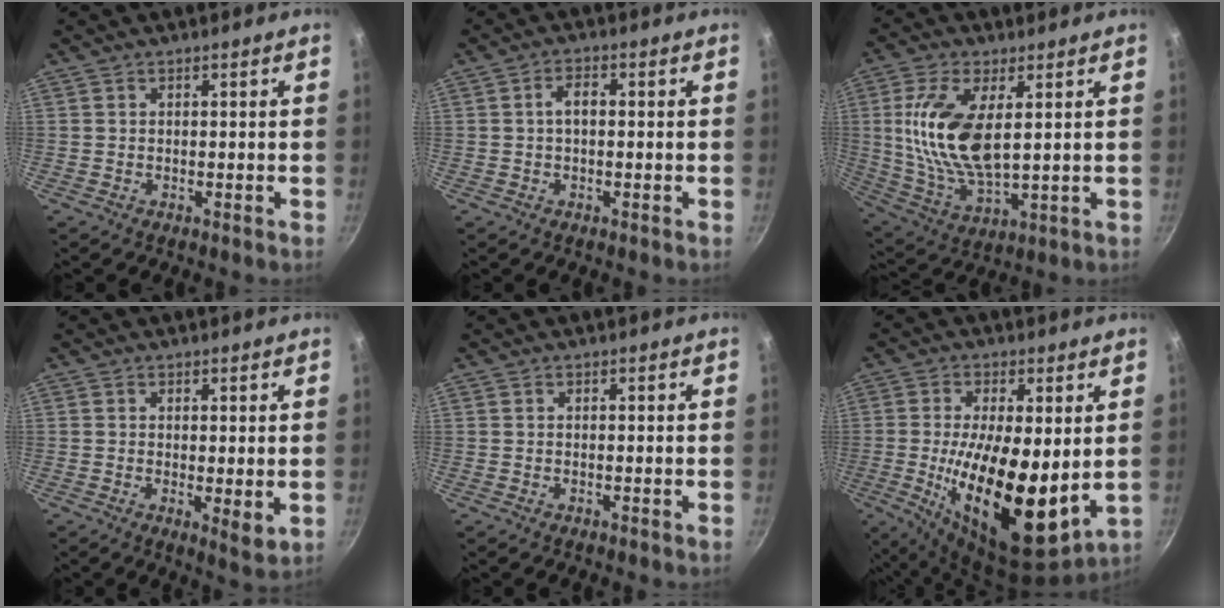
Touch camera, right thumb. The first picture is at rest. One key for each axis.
{"total": 2.8, "fx": 0.0, "fy": 1.6, "fz": 2.3, "tx": -0.040, "ty": 0.013, "tz": -0.004}
{"total": 15.8, "fx": 3.0, "fy": 7.4, "fz": 13.6, "tx": -0.268, "ty": -0.016, "tz": 0.064}
{"total": 4.0, "fx": 0.0, "fy": 1.4, "fz": 3.8, "tx": -0.059, "ty": -0.016, "tz": 0.002}
{"total": 0.0}
{"total": 20.2, "fx": -0.9, "fy": 8.3, "fz": 18.4, "tx": -0.302, "ty": -0.026, "tz": -0.008}